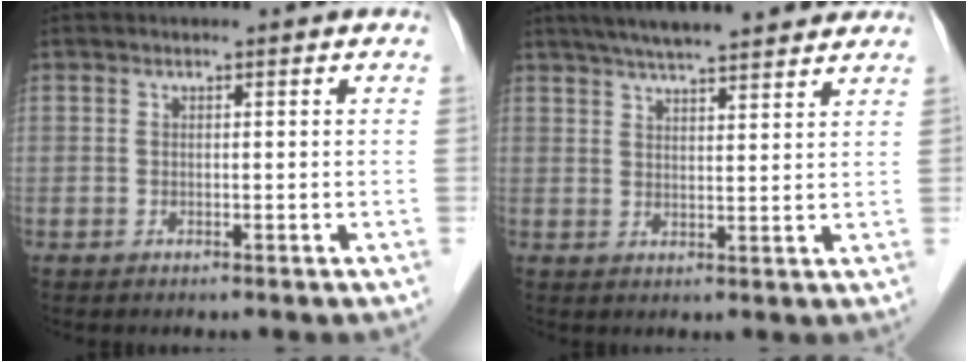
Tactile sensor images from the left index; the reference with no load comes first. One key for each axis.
{"total": 13.5, "fx": 11.5, "fy": 1.7, "fz": 6.8, "tx": -0.107, "ty": 0.031, "tz": 0.163}